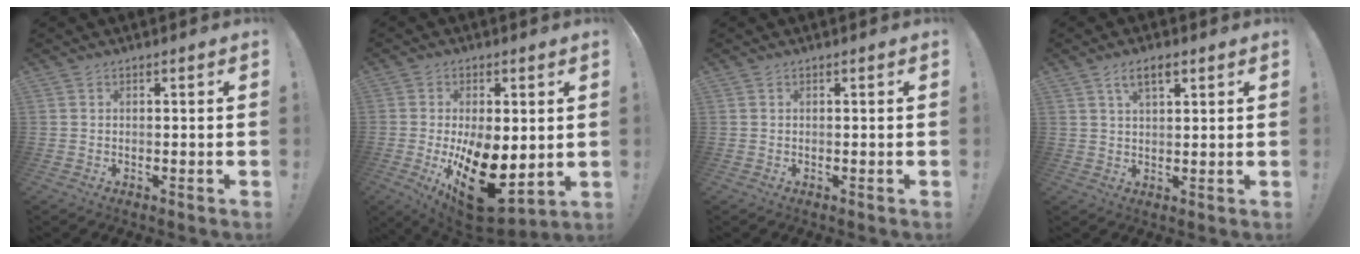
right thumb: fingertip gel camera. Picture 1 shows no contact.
{"total": 19.5, "force": [-4.5, 10.2, 16.0], "torque": [-0.231, 0.000, -0.054]}
{"total": 0.0}
{"total": 5.1, "force": [2.6, 2.1, 3.8], "torque": [-0.061, -0.004, 0.044]}